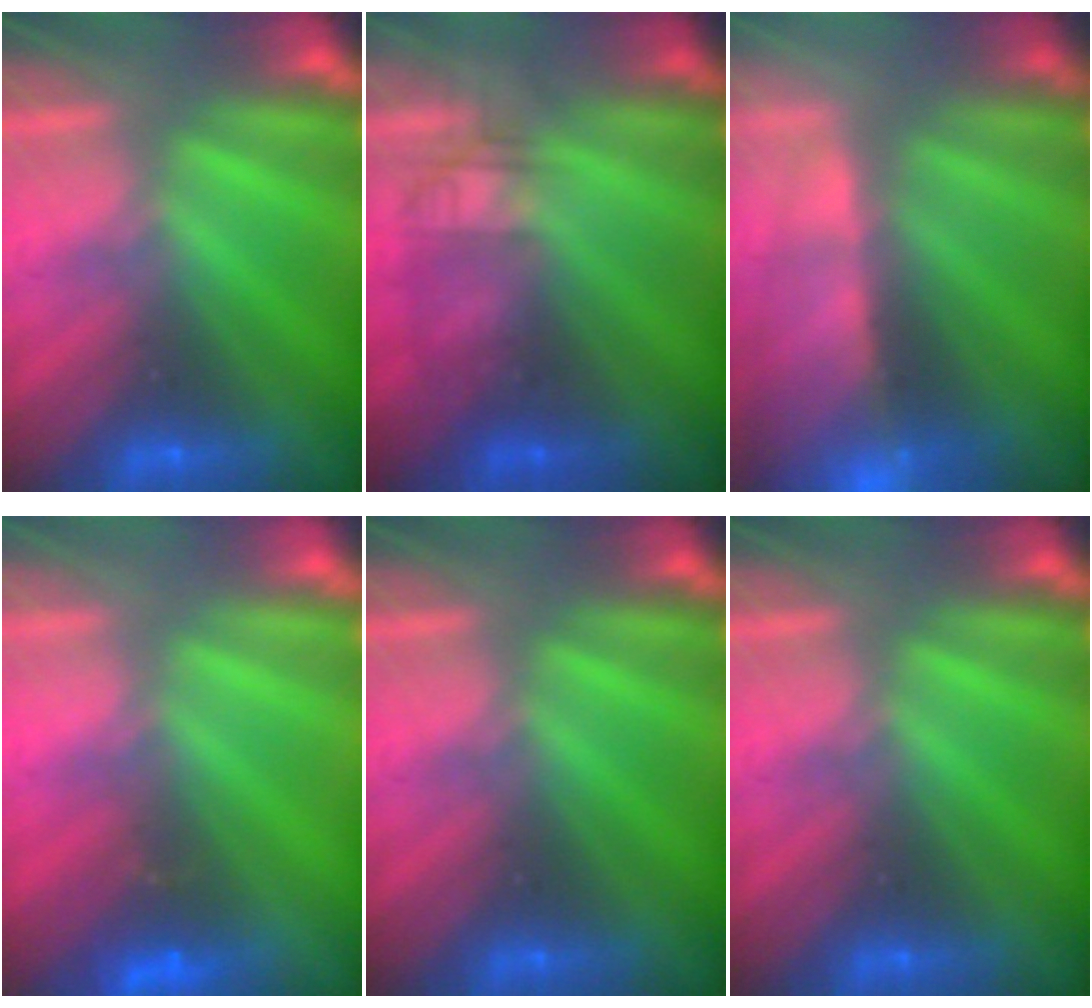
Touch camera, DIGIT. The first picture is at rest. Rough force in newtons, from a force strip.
{"total": 2.2}
{"total": 12.7}
{"total": 4.6}
{"total": 0.0}
{"total": 0.0}